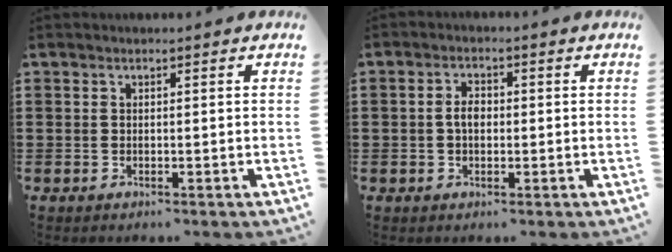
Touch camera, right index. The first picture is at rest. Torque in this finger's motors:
{"motor_torque": [0.53, 0.56, 0.26, 0.04]}